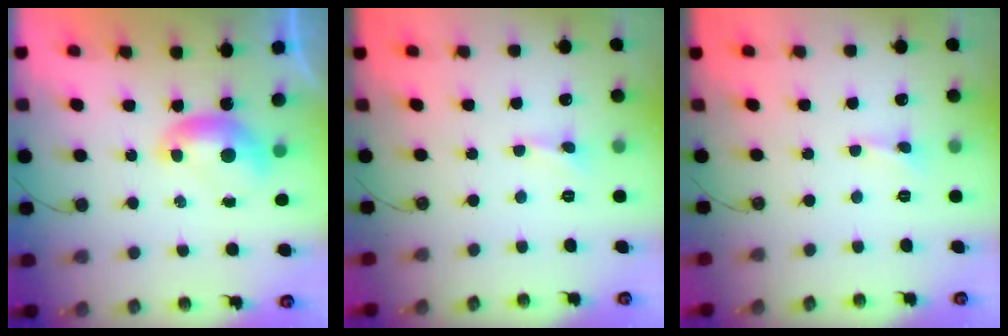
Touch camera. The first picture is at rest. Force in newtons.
{"total": 0.0}
{"total": 0.0}